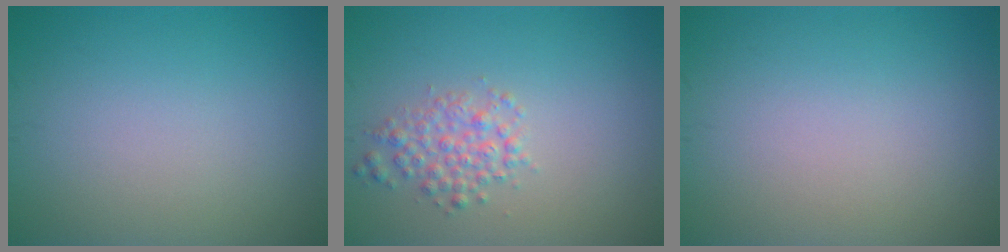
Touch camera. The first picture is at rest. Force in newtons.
{"total": 2.4, "press": 2.4, "slide": 0.1}
{"total": 0.0}